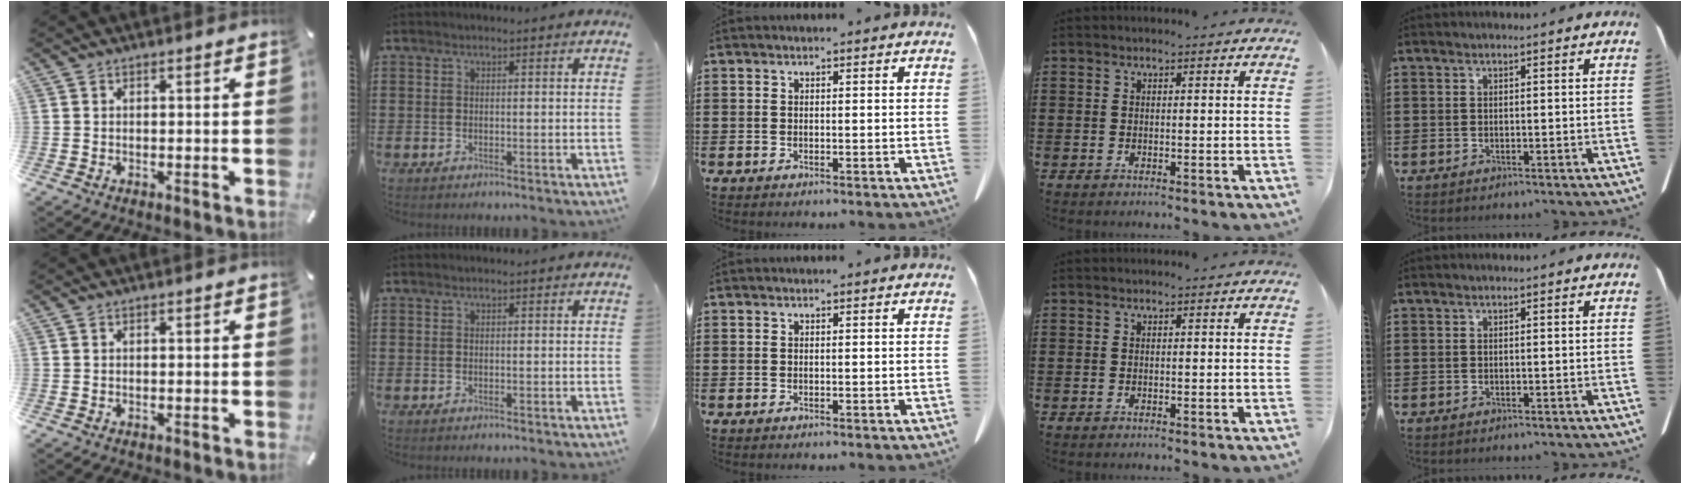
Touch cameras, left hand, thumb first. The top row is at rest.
{}